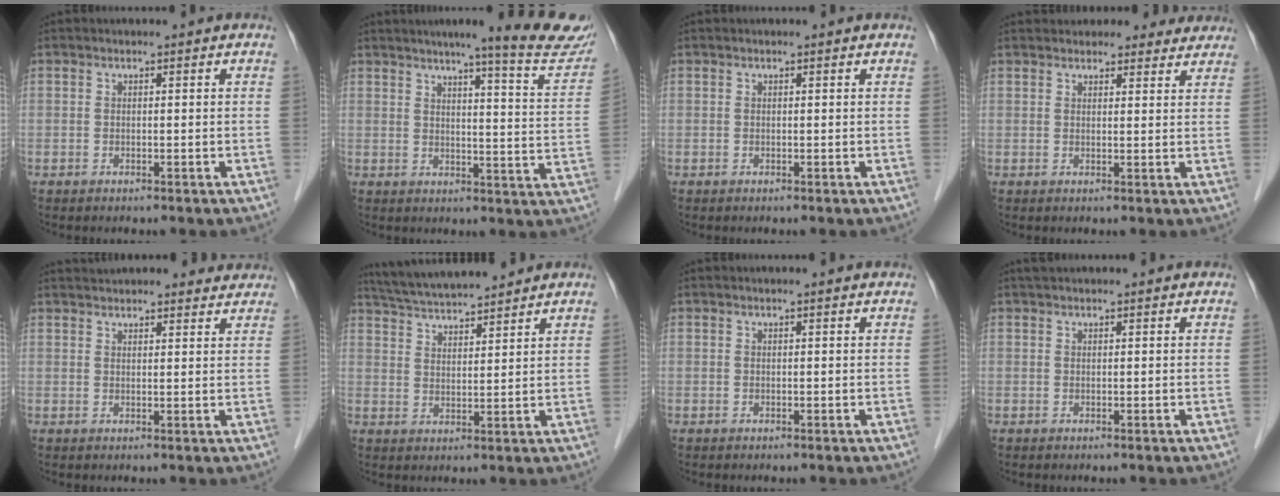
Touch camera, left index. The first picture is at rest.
{"total": 15.2, "force": [12.9, -0.3, 8.1], "torque": [-0.096, -0.042, 0.141]}
{"total": 0.0}
{"total": 11.7, "force": [10.7, 3.9, 2.6], "torque": [-0.007, 0.029, 0.124]}
{"total": 11.5, "force": [10.8, 2.6, 2.9], "torque": [-0.025, 0.029, 0.132]}
{"total": 11.1, "force": [10.3, 0.7, 4.2], "torque": [-0.079, 0.024, 0.171]}
{"total": 0.9, "force": [0.8, -0.1, 0.3], "torque": [-0.015, 0.004, 0.012]}
{"total": 1.8, "force": [1.7, 0.3, 0.6], "torque": [-0.010, 0.020, 0.030]}